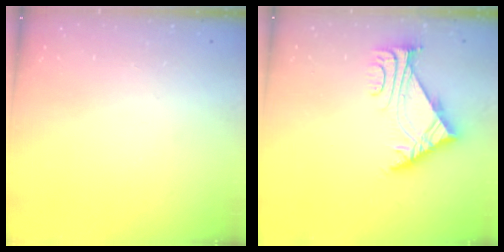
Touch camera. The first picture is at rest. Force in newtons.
{"total": 5.8, "press": 5.8, "slide": 1.0}